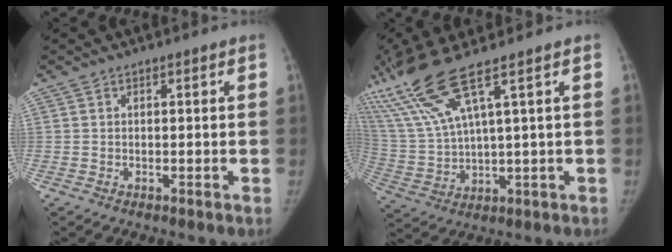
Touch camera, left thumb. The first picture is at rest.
{"total": 14.4, "force": [8.3, 1.4, 11.8], "torque": [-0.278, -0.024, 0.176]}